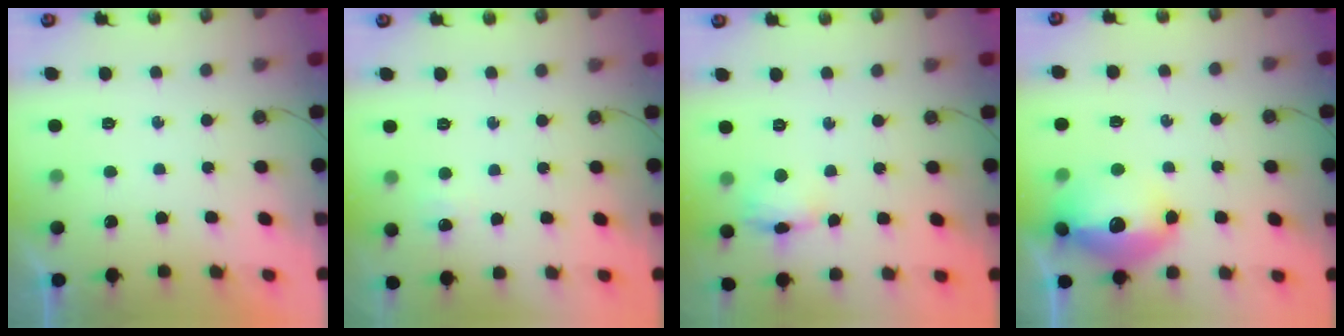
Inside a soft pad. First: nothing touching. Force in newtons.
{"total": 4.5, "press": 4.5, "slide": 0.6}
{"total": 7.1, "press": 7.0, "slide": 1.1}
{"total": 15.8, "press": 15.7, "slide": 1.4}